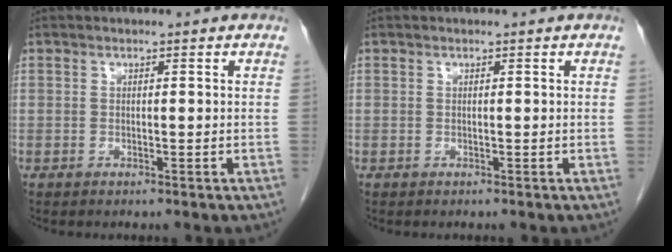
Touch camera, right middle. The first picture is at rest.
{"total": 0.0}